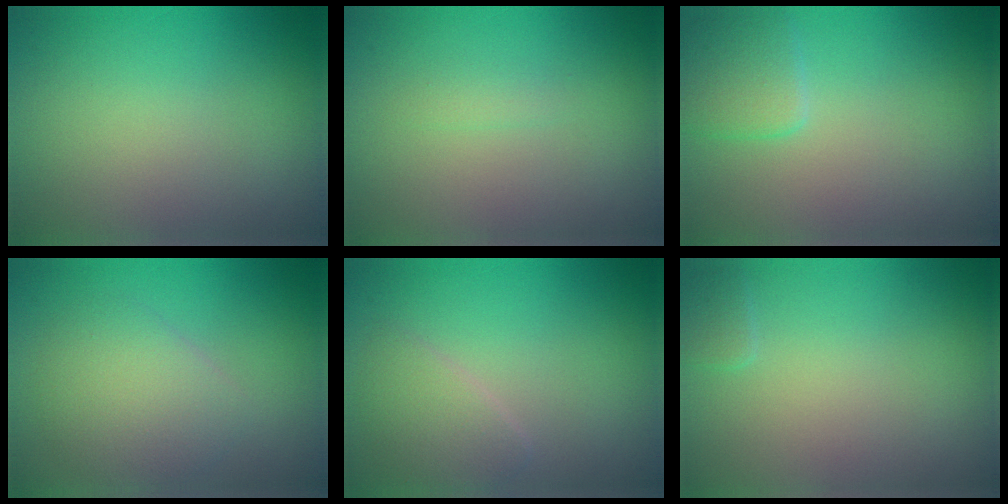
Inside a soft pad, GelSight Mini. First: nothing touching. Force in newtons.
{"total": 0.7, "press": 0.7, "slide": 0.0}
{"total": 2.3, "press": 2.3, "slide": 0.1}
{"total": 3.7, "press": 3.7, "slide": 0.2}
{"total": 2.4, "press": 2.4, "slide": 0.1}
{"total": 0.9, "press": 0.9, "slide": 0.0}